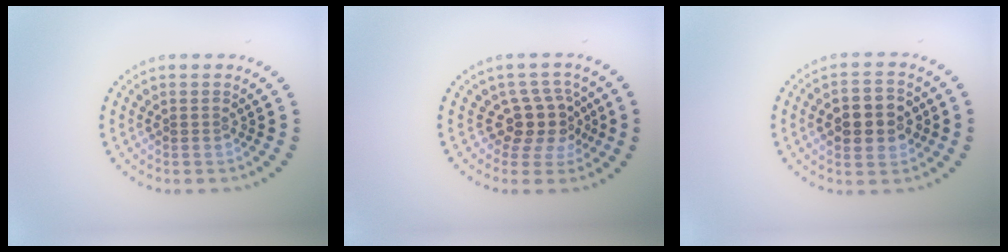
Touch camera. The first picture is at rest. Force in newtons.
{"total": 3.5, "press": 2.7, "slide": 2.2}
{"total": 4.6, "press": 4.6, "slide": 0.3}